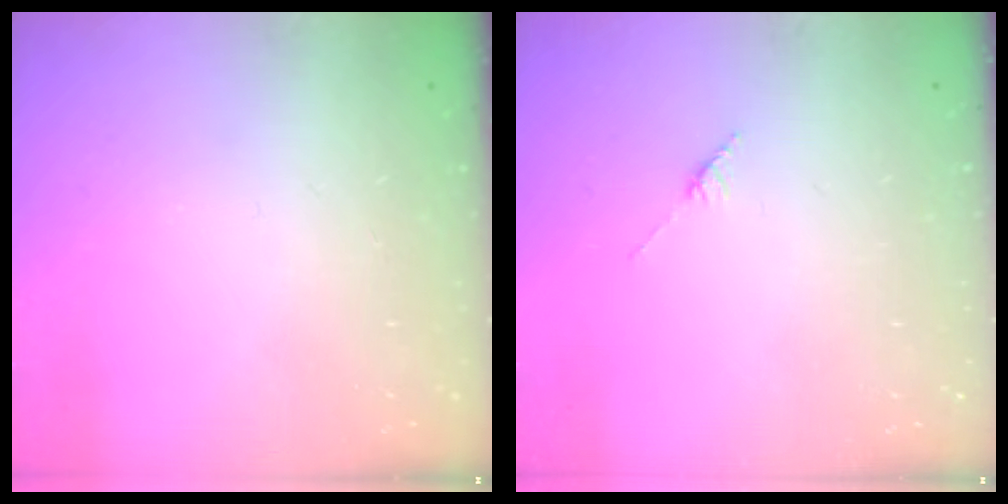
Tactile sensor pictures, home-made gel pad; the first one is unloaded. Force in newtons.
{"total": 2.8, "press": 2.8, "slide": 0.4}